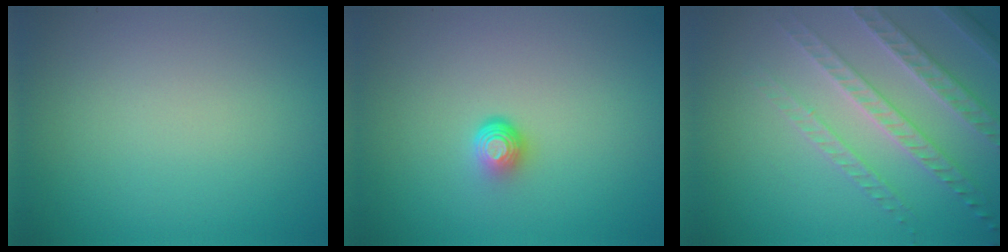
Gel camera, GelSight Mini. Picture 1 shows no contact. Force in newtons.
{"total": 1.8, "press": 1.1, "slide": 1.4}
{"total": 3.9, "press": 3.8, "slide": 1.1}